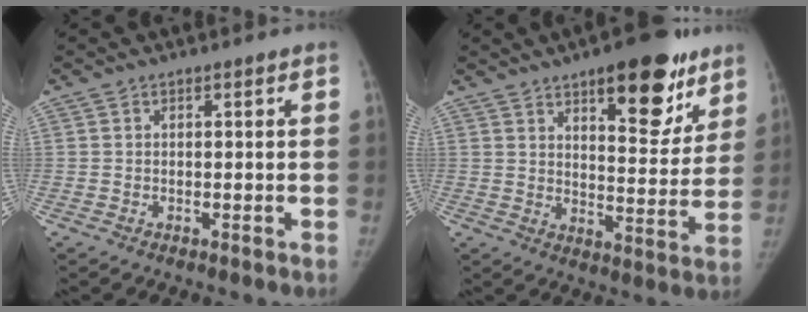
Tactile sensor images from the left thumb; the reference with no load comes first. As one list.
[{"total": 17.3, "force": [10.4, 6.8, 12.1], "torque": [-0.109, -0.054, 0.147]}]